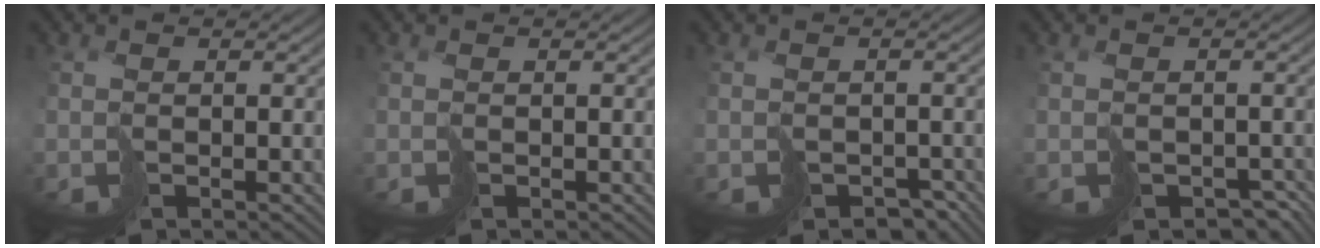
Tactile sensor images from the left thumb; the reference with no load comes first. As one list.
[{"total": 0.0}, {"total": 2.9, "force": [-2.0, 1.8, 1.0], "torque": [-0.024, -0.010, -0.031]}, {"total": 3.2, "force": [-2.1, 2.1, 1.2], "torque": [-0.029, -0.012, -0.027]}]